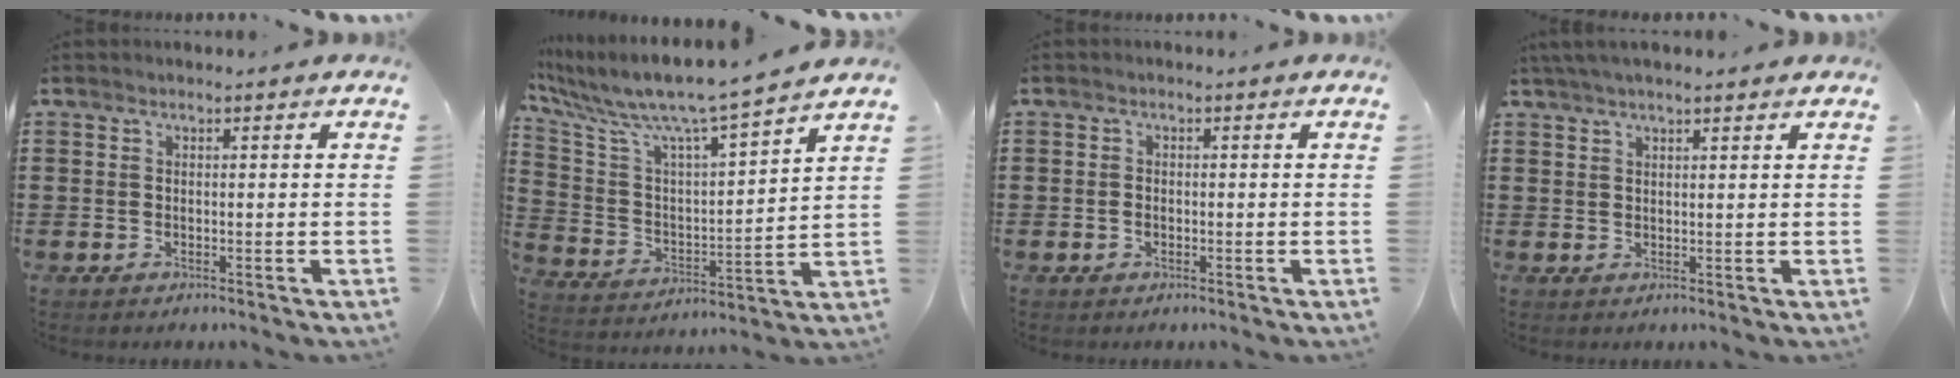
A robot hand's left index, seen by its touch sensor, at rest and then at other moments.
{"total": 8.4, "force": [7.3, -0.1, 4.1], "torque": [-0.115, -0.062, 0.116]}
{"total": 1.0, "force": [-0.3, 0.6, 0.7], "torque": [-0.015, 0.002, -0.006]}
{"total": 2.7, "force": [2.1, 0.5, 1.6], "torque": [-0.036, 0.006, 0.038]}